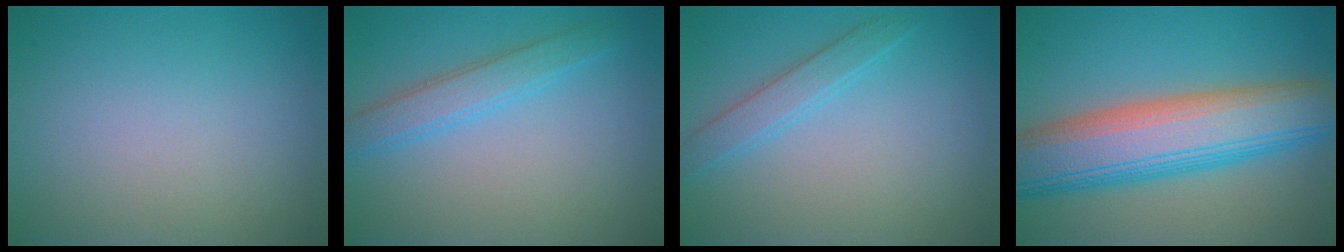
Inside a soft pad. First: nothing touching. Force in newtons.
{"total": 2.8, "press": 2.8, "slide": 0.1}
{"total": 2.2, "press": 2.1, "slide": 0.2}
{"total": 10.8, "press": 10.7, "slide": 0.8}